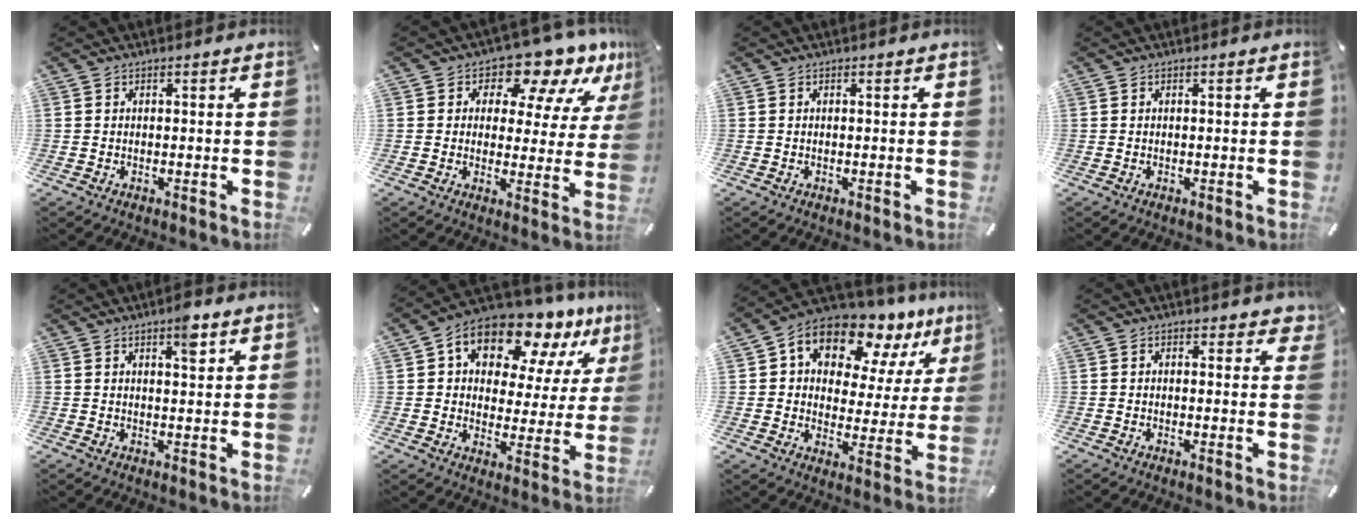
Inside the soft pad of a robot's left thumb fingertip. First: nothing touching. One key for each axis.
{"total": 11.8, "fx": 8.6, "fy": 5.8, "fz": 5.6, "tx": -0.093, "ty": -0.060, "tz": 0.151}
{"total": 0.0}
{"total": 0.0}
{"total": 4.7, "fx": 2.8, "fy": 1.5, "fz": 3.6, "tx": -0.045, "ty": -0.011, "tz": 0.041}
{"total": 14.8, "fx": 10.4, "fy": 7.9, "fz": 6.8, "tx": -0.121, "ty": -0.069, "tz": 0.184}
{"total": 13.7, "fx": 10.4, "fy": 7.0, "fz": 5.6, "tx": -0.106, "ty": -0.077, "tz": 0.185}
{"total": 1.8, "fx": 1.0, "fy": 1.1, "fz": 1.0, "tx": -0.007, "ty": -0.001, "tz": 0.014}